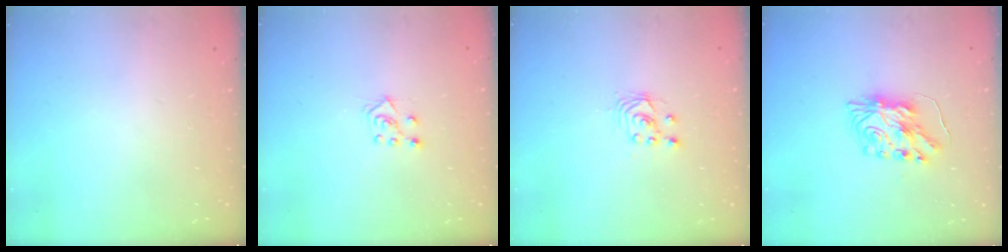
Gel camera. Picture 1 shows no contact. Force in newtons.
{"total": 5.4, "press": 5.3, "slide": 0.6}
{"total": 2.7, "press": 2.7, "slide": 0.2}
{"total": 8.4, "press": 8.4, "slide": 0.4}